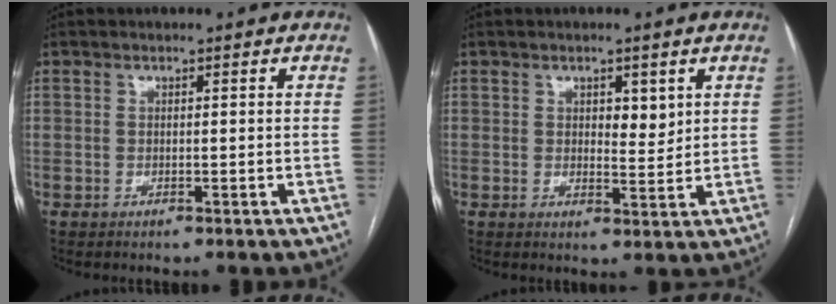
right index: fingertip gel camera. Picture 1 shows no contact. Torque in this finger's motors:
{"motor_torque": [0.08, 0.09, 0.10, 0.00]}